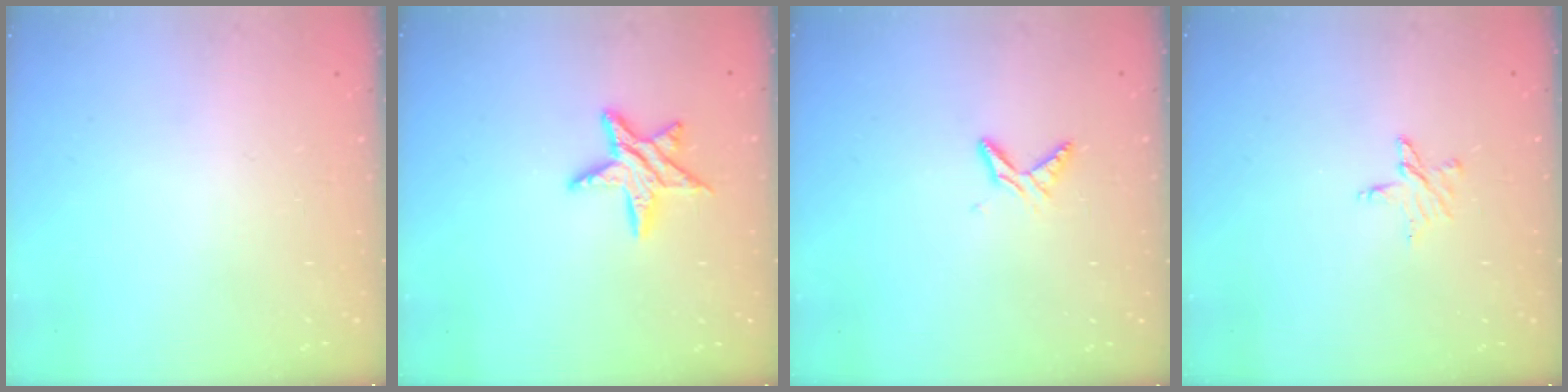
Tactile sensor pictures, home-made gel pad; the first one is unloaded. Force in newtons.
{"total": 10.0, "press": 10.0, "slide": 0.3}
{"total": 5.5, "press": 5.4, "slide": 0.6}
{"total": 6.0, "press": 6.0, "slide": 0.5}